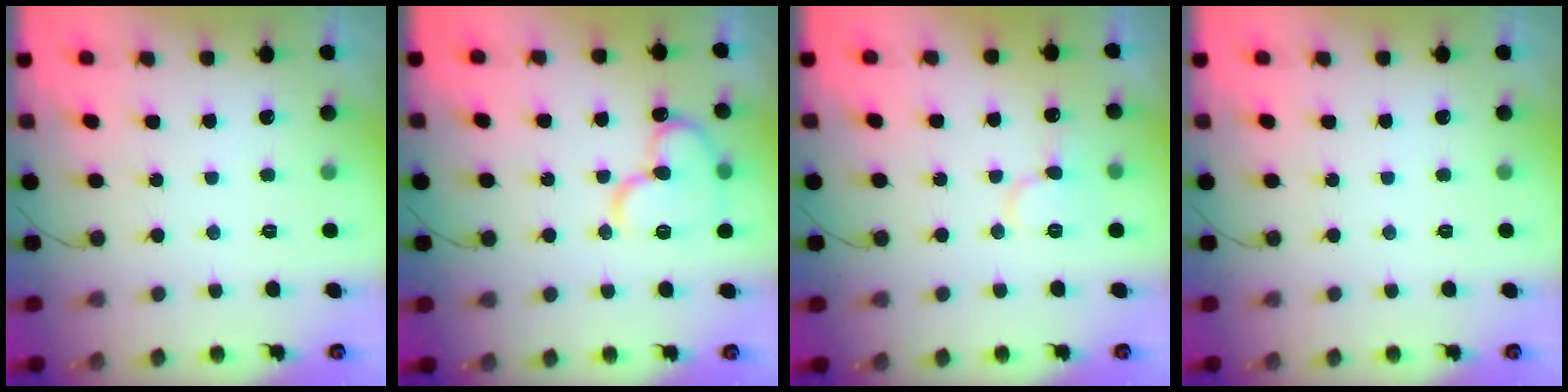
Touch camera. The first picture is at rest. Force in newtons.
{"total": 14.8, "press": 14.7, "slide": 1.8}
{"total": 8.8, "press": 8.7, "slide": 1.2}
{"total": 0.0}